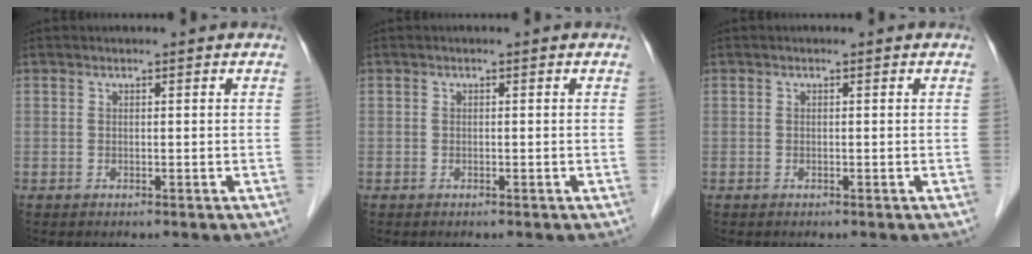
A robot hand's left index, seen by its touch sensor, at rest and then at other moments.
{"total": 0.0}
{"total": 0.0}